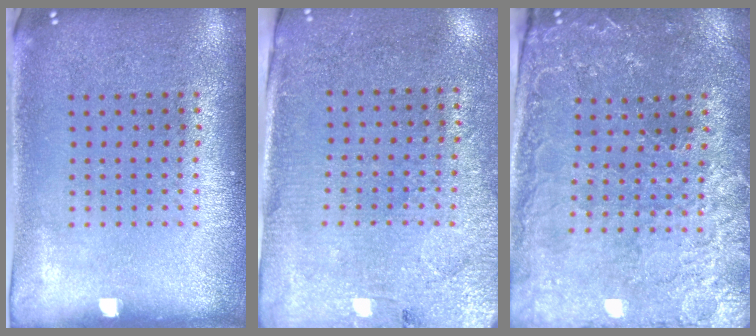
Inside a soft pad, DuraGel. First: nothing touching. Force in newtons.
{"total": 2.8, "press": 2.6, "slide": 1.2}
{"total": 1.5, "press": 1.4, "slide": 0.5}